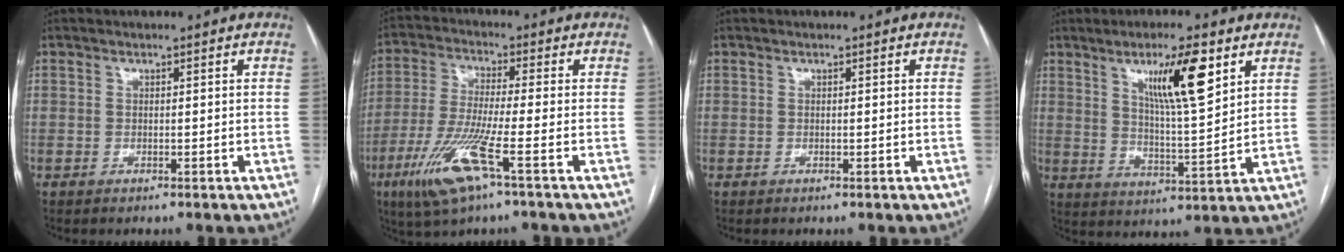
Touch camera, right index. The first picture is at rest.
{"total": 11.0, "force": [-5.2, 0.3, 9.7], "torque": [-0.205, -0.021, -0.103]}
{"total": 0.0}
{"total": 11.1, "force": [5.6, 1.1, 9.5], "torque": [-0.161, -0.003, 0.095]}